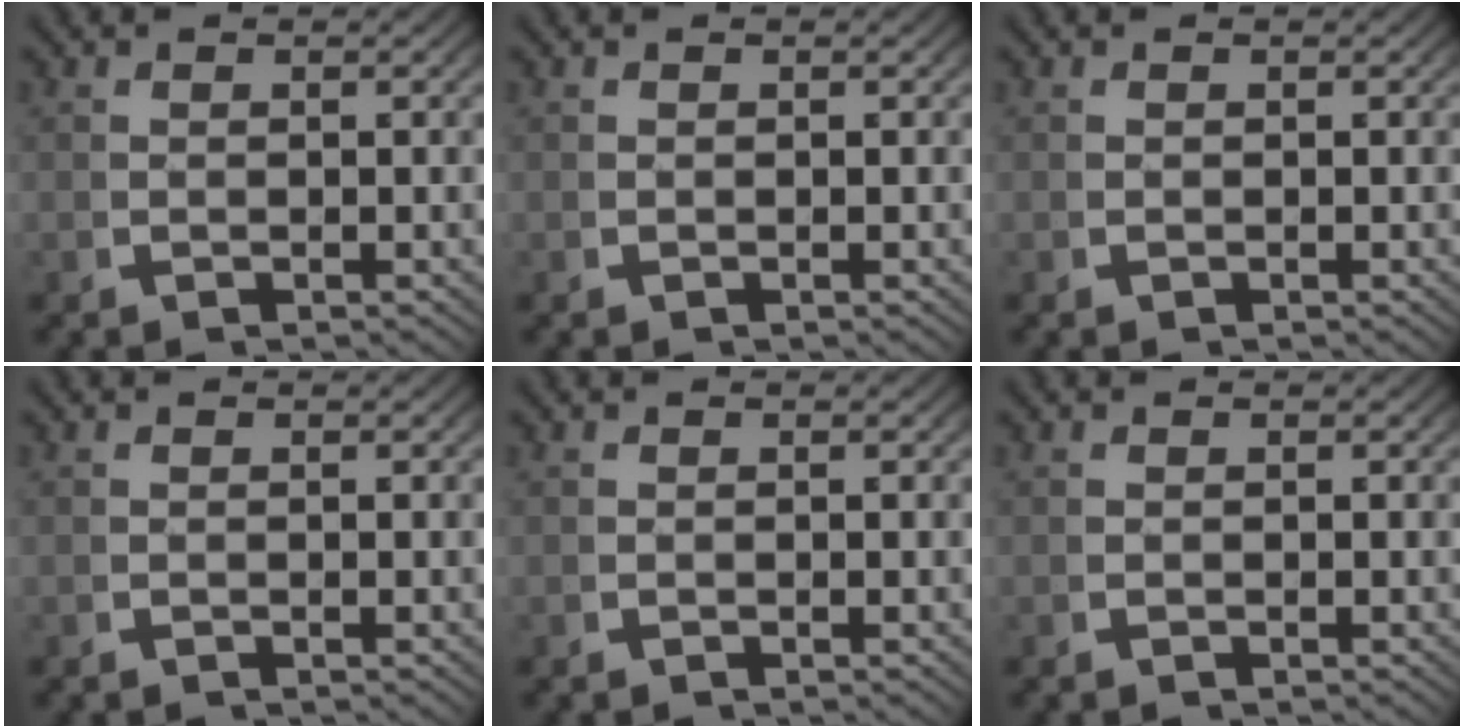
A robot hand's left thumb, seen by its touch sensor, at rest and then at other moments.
{"total": 0.0}
{"total": 0.0}
{"total": 0.0}
{"total": 0.0}
{"total": 0.0}